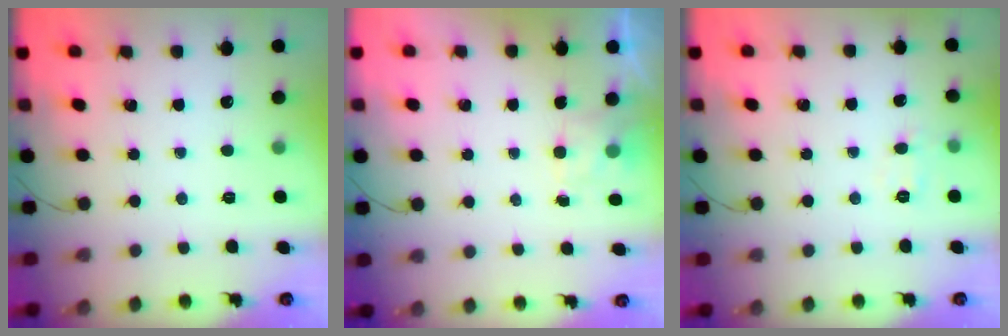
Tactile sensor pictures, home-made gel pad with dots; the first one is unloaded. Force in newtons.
{"total": 1.4, "press": 0.7, "slide": 1.2}
{"total": 5.8, "press": 5.6, "slide": 1.3}